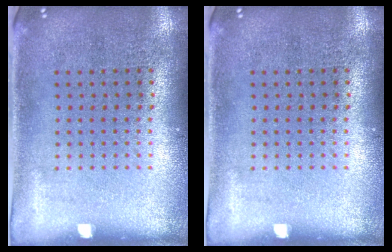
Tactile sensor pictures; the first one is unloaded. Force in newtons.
{"total": 0.0}